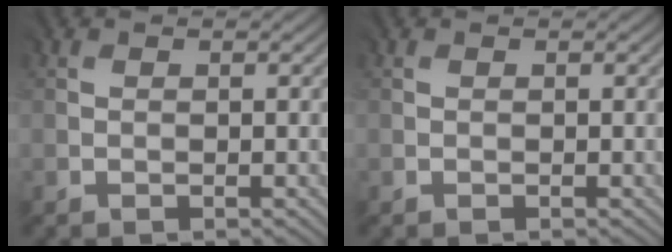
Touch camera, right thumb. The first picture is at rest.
{"total": 0.0}